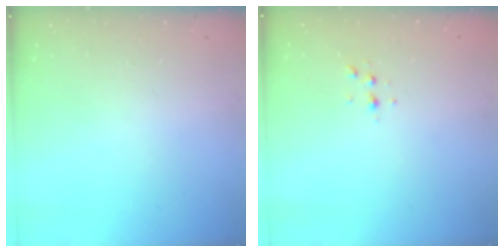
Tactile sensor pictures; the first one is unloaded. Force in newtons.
{"total": 3.6, "press": 3.1, "slide": 1.7}